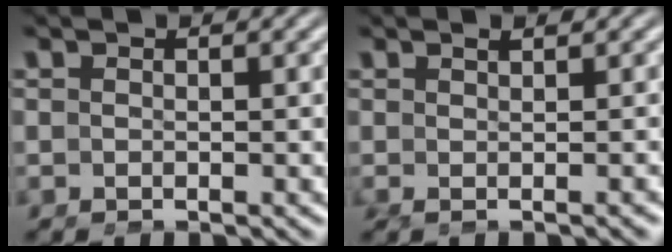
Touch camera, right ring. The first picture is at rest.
{"total": 1.7, "force": [-0.6, -0.9, 1.3], "torque": [-0.011, 0.008, -0.001]}